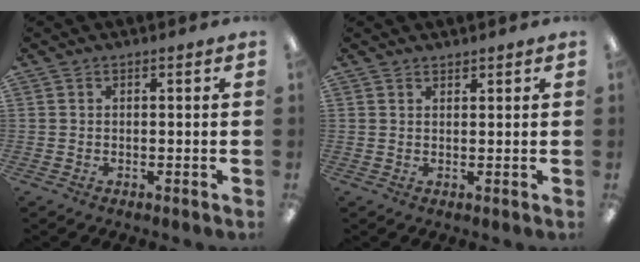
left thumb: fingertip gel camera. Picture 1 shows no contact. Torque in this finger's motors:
{"motor_torque": [-0.25, 0.24, -0.33, 0.13, -0.03]}